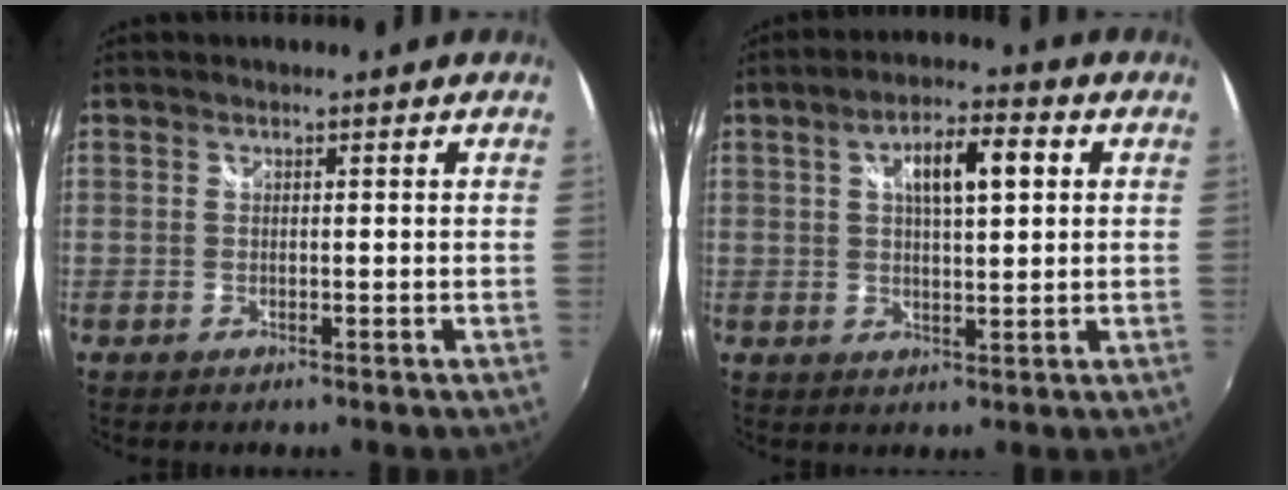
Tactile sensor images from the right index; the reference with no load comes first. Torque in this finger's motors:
{"motor_torque": [0.29, 0.12, 0.39, 0.07]}